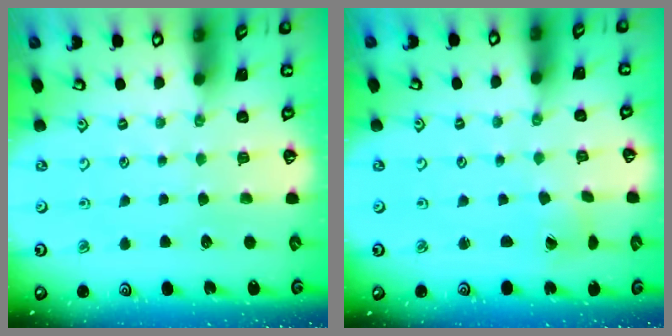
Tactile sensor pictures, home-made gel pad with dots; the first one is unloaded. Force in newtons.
{"total": 1.5, "press": 1.5, "slide": 0.1}